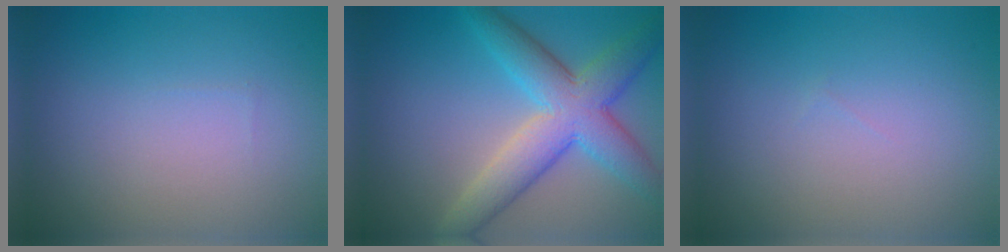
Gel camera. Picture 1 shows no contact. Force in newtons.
{"total": 7.5, "press": 7.5, "slide": 0.2}
{"total": 0.0}